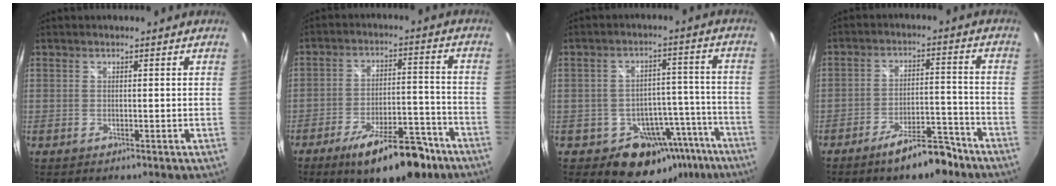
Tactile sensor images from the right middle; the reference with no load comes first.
{"total": 15.5, "force": [-10.8, 5.0, 9.8], "torque": [-0.161, -0.001, -0.156]}
{"total": 13.2, "force": [-8.2, 9.6, 3.9], "torque": [-0.050, 0.049, -0.078]}
{"total": 9.6, "force": [-7.5, 2.7, 5.3], "torque": [-0.089, 0.015, -0.108]}